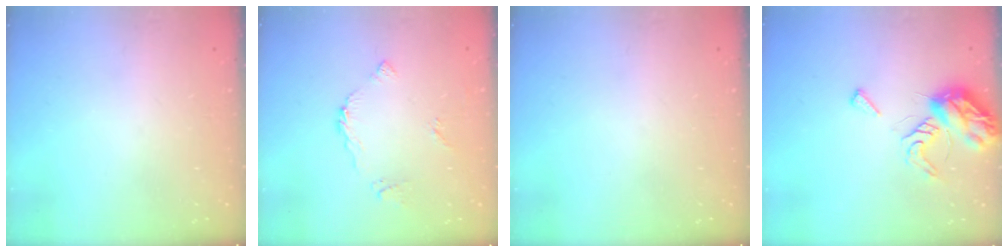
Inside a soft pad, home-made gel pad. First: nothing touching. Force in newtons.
{"total": 5.1, "press": 5.0, "slide": 0.2}
{"total": 0.0}
{"total": 8.1, "press": 8.1, "slide": 0.8}